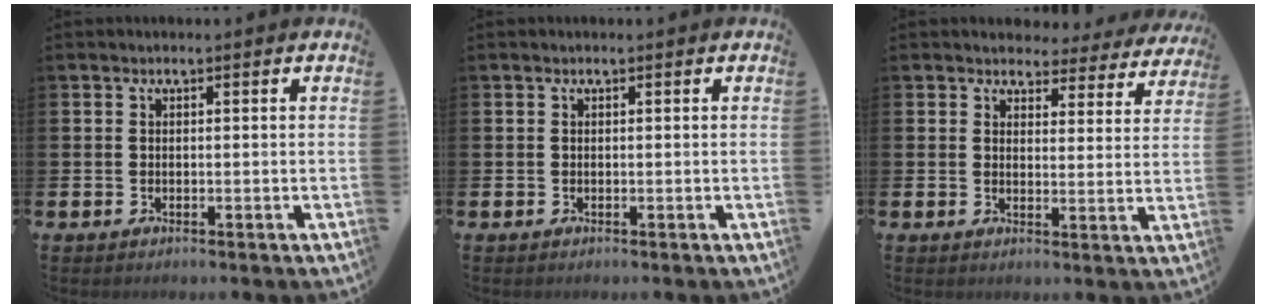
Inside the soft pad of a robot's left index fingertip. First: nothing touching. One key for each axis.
{"total": 0.0}
{"total": 3.6, "fx": 3.3, "fy": 1.4, "fz": 0.1, "tx": -0.006, "ty": -0.024, "tz": 0.054}